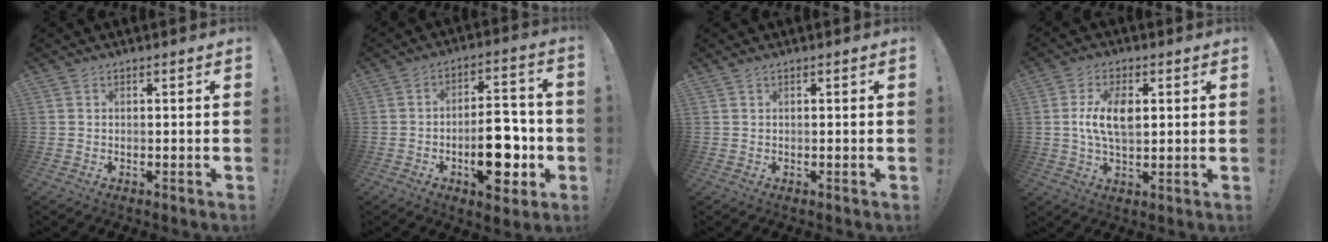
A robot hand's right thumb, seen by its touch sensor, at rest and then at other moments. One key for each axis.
{"total": 15.8, "fx": -4.3, "fy": 7.8, "fz": 13.1, "tx": -0.177, "ty": 0.022, "tz": -0.061}
{"total": 0.6, "fx": 0.6, "fy": -0.1, "fz": 0.1, "tx": -0.002, "ty": 0.000, "tz": 0.011}
{"total": 9.5, "fx": 1.7, "fy": 5.3, "fz": 7.7, "tx": -0.146, "ty": -0.001, "tz": 0.024}